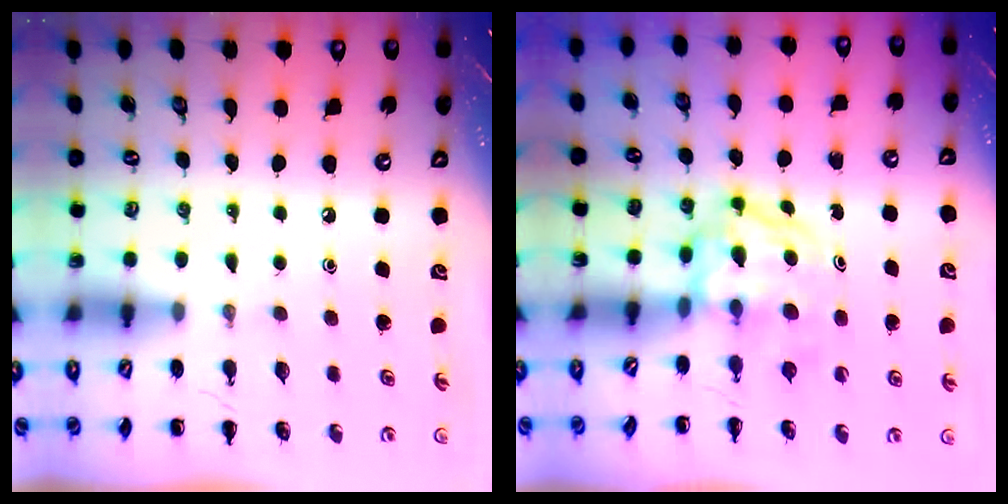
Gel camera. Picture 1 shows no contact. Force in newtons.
{"total": 4.0, "press": 4.0, "slide": 0.5}